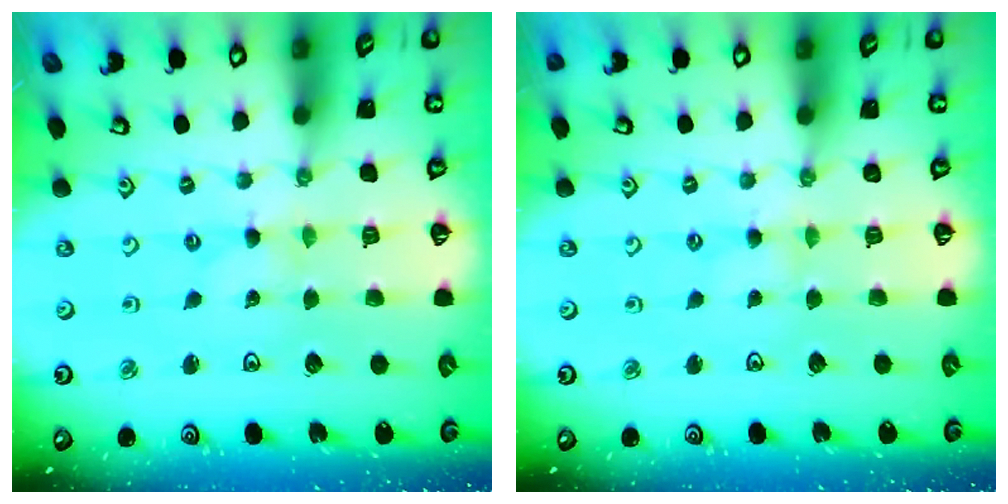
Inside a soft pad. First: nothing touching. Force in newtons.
{"total": 1.6, "press": 1.5, "slide": 0.4}